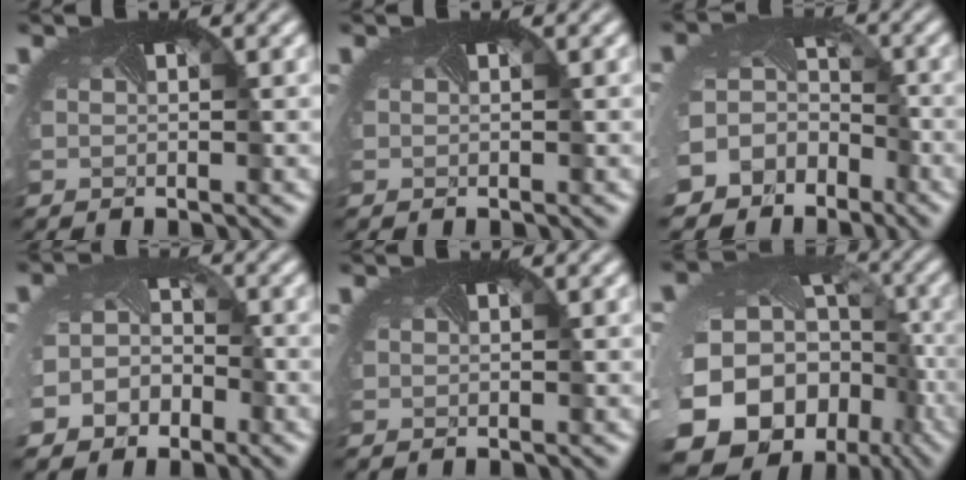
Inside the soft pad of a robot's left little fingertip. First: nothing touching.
{"total": 0.0}
{"total": 12.9, "force": [-6.3, 10.6, 3.7], "torque": [-0.123, -0.055, -0.083]}
{"total": 5.8, "force": [-3.3, 4.4, 1.7], "torque": [-0.014, -0.016, -0.047]}
{"total": 0.0}
{"total": 22.0, "force": [-8.5, 17.1, 10.7], "torque": [-0.200, -0.064, -0.131]}